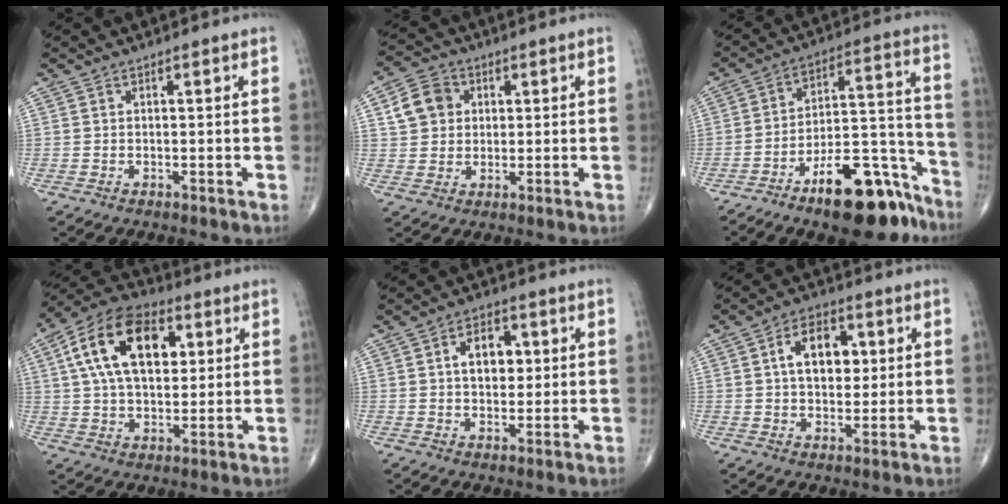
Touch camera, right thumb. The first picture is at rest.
{"total": 7.5, "force": [2.0, 6.4, 3.4], "torque": [-0.041, 0.002, 0.032]}
{"total": 18.3, "force": [-12.3, 6.7, 11.7], "torque": [-0.140, 0.107, -0.192]}
{"total": 18.3, "force": [5.3, 10.8, 13.8], "torque": [-0.223, 0.006, 0.086]}
{"total": 7.3, "force": [1.5, 4.8, 5.3], "torque": [-0.057, 0.004, 0.021]}
{"total": 9.9, "force": [2.2, 6.3, 7.4], "torque": [-0.092, 0.004, 0.034]}